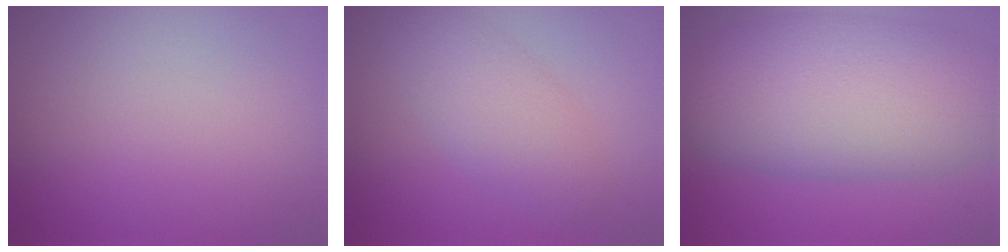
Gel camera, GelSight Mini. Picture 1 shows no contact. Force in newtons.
{"total": 3.8, "press": 3.8, "slide": 0.0}
{"total": 10.7, "press": 10.7, "slide": 0.5}